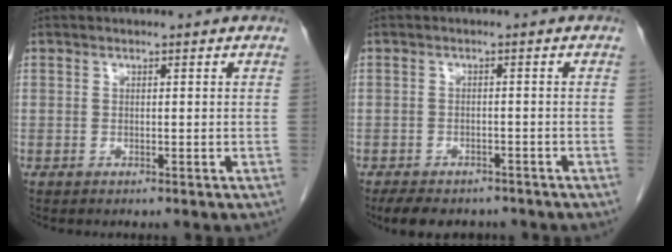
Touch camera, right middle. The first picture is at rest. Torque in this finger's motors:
{"motor_torque": [0.17, -0.02, 0.00, 0.01]}